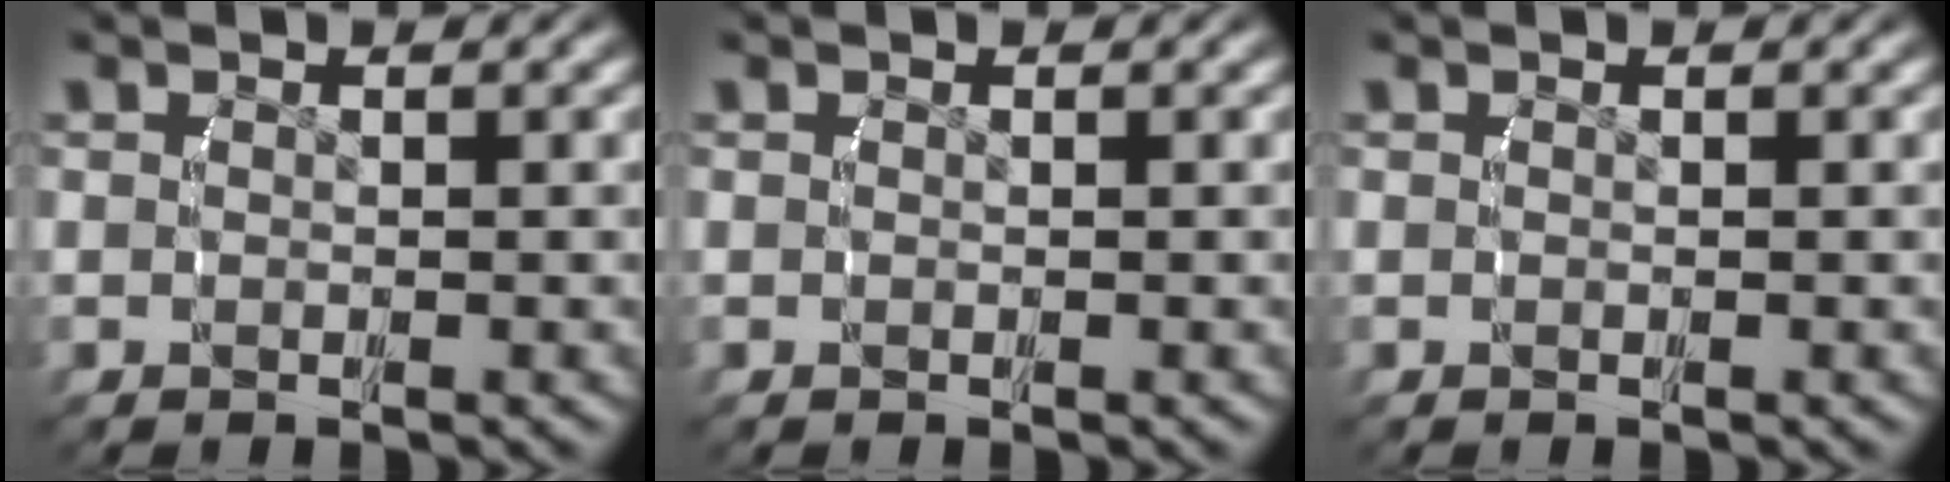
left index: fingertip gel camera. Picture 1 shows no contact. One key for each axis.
{"total": 0.0}
{"total": 0.0}